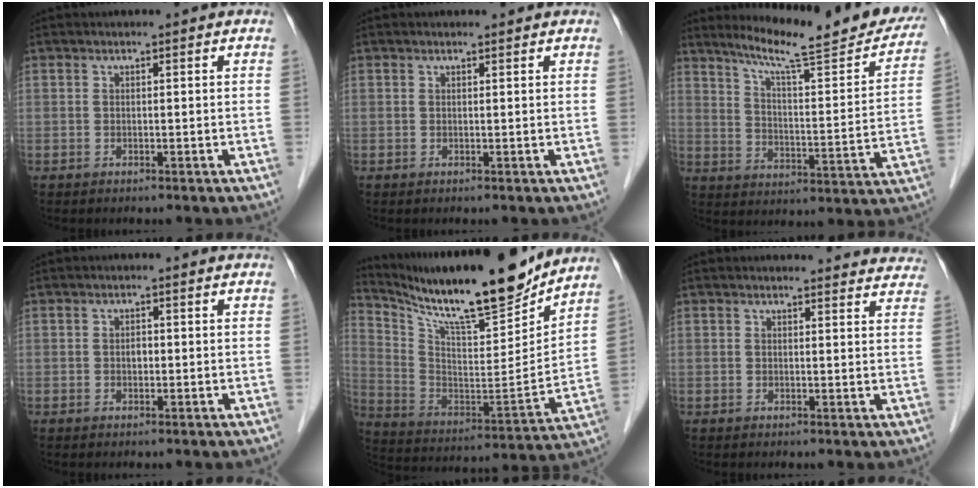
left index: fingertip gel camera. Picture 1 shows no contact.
{"total": 0.5, "force": [0.5, 0.1, 0.0], "torque": [-0.010, -0.002, 0.008]}
{"total": 21.0, "force": [18.2, 1.6, 10.3], "torque": [-0.150, -0.043, 0.245]}
{"total": 1.1, "force": [-0.1, 0.7, 0.8], "torque": [-0.013, 0.002, -0.002]}
{"total": 21.8, "force": [18.8, 2.6, 10.7], "torque": [-0.201, -0.023, 0.306]}
{"total": 11.5, "force": [11.2, 2.2, 1.4], "torque": [0.020, -0.020, 0.093]}